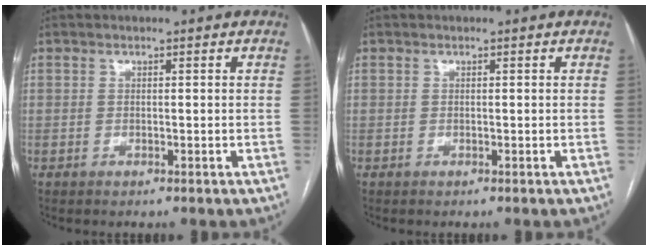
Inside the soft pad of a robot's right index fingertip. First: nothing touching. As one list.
[{"total": 0.0}]